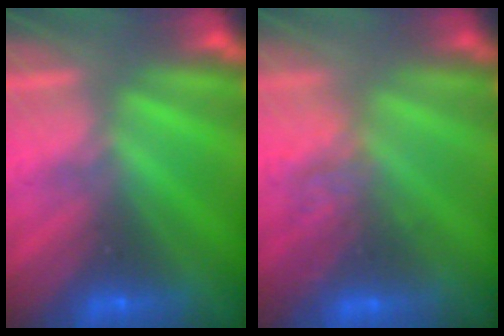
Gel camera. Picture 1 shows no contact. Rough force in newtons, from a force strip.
{"total": 2.9}